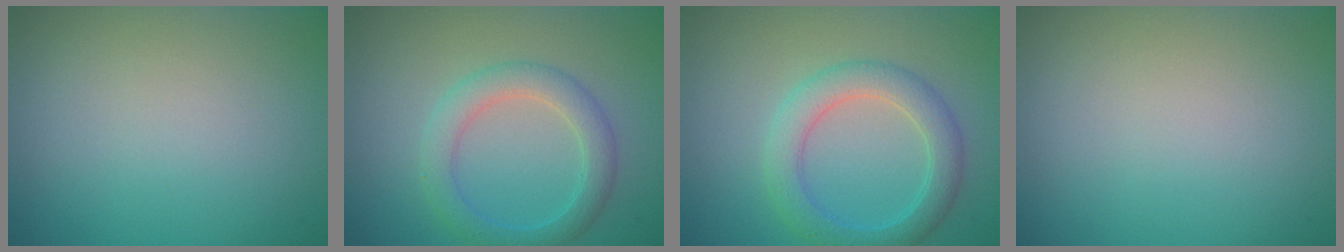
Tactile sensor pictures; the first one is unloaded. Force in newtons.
{"total": 3.3, "press": 3.3, "slide": 0.1}
{"total": 4.1, "press": 4.1, "slide": 0.1}
{"total": 0.0}